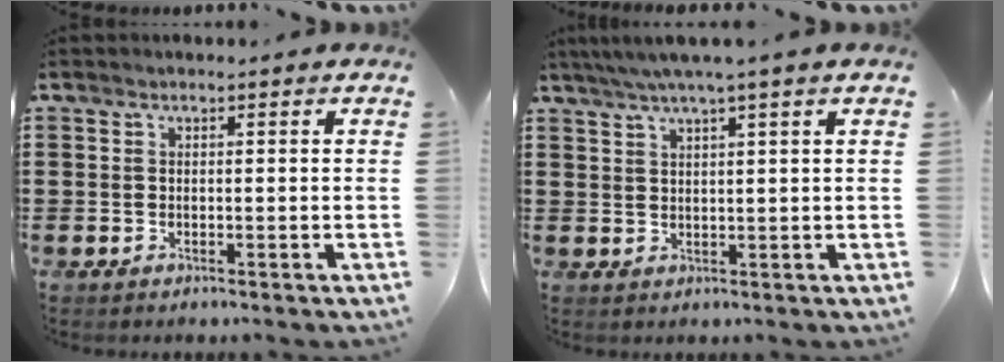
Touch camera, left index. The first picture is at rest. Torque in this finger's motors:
{"motor_torque": [1.36, -0.78, 0.62, 0.21]}